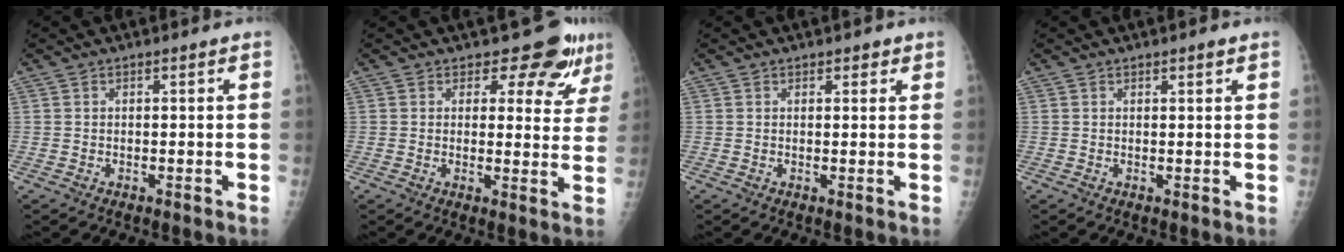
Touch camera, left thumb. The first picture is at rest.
{"total": 7.6, "force": [6.3, 3.6, 2.1], "torque": [0.009, -0.042, 0.062]}
{"total": 1.5, "force": [1.0, 0.8, 0.6], "torque": [0.006, -0.004, 0.009]}
{"total": 1.0, "force": [0.7, 0.3, 0.7], "torque": [-0.007, -0.003, 0.011]}